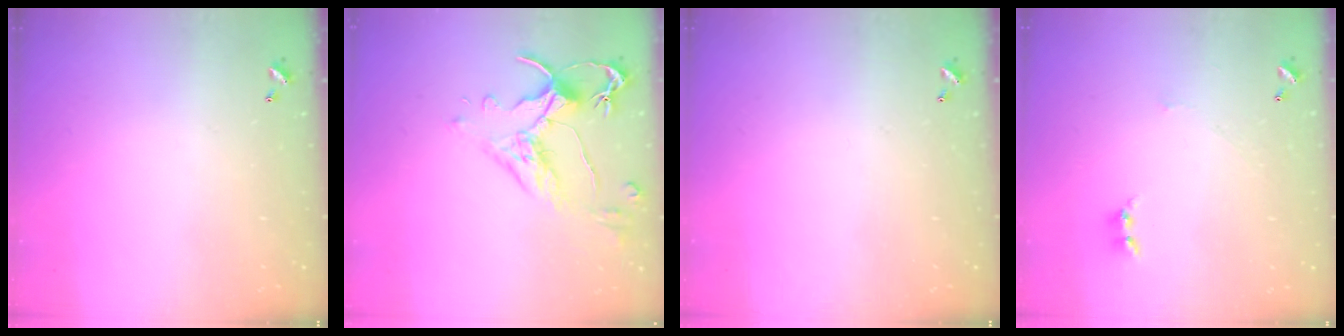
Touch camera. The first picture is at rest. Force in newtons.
{"total": 2.5, "press": 2.2, "slide": 1.3}
{"total": 0.0}
{"total": 0.9, "press": 0.8, "slide": 0.4}